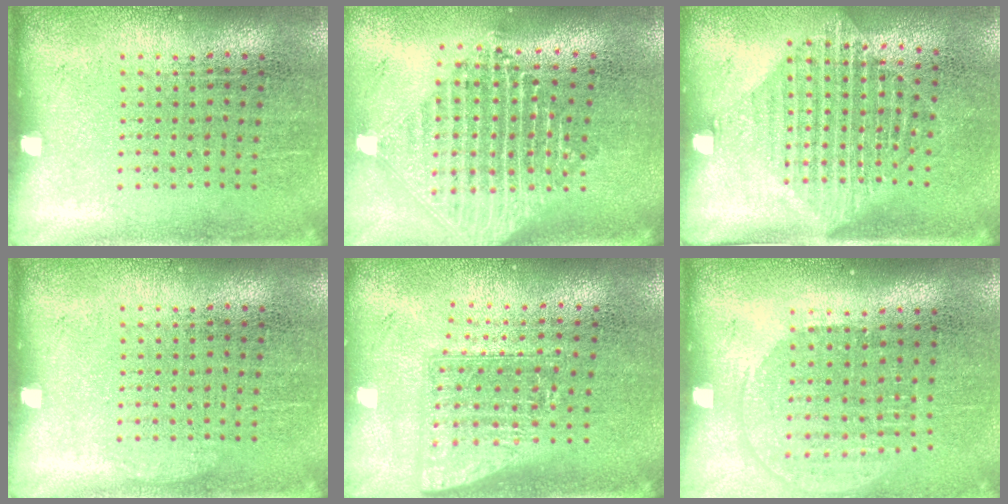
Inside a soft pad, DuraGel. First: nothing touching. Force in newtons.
{"total": 2.4, "press": 1.8, "slide": 1.5}
{"total": 1.5, "press": 1.2, "slide": 0.9}
{"total": 0.5, "press": 0.5, "slide": 0.1}
{"total": 1.6, "press": 1.2, "slide": 1.0}
{"total": 1.4, "press": 1.1, "slide": 0.7}